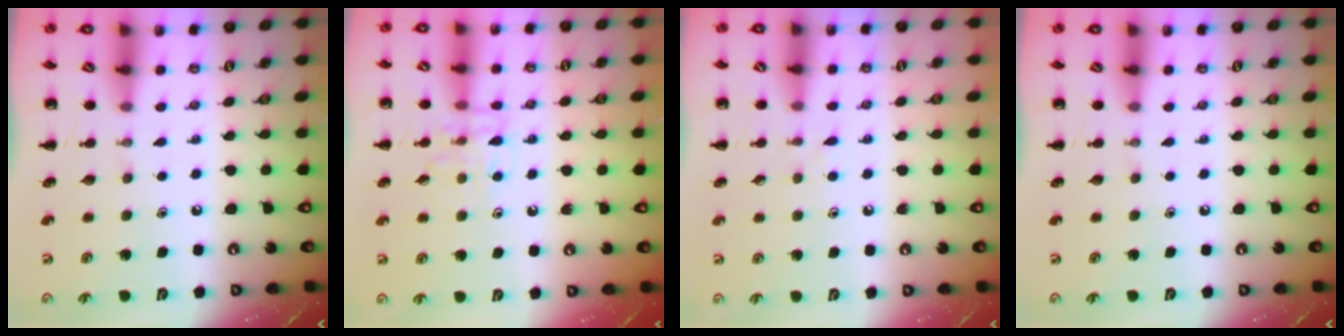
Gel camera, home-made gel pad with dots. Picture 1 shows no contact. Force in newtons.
{"total": 8.1, "press": 8.1, "slide": 0.4}
{"total": 3.6, "press": 3.3, "slide": 1.4}
{"total": 0.0}